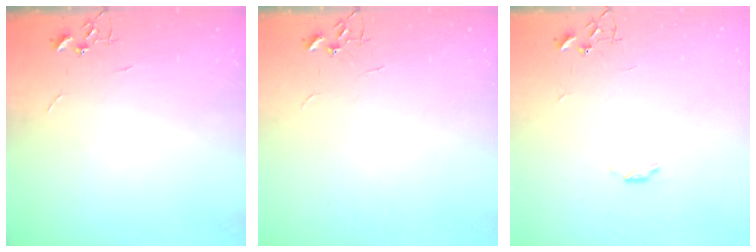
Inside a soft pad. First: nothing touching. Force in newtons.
{"total": 0.0}
{"total": 2.8, "press": 2.7, "slide": 0.5}